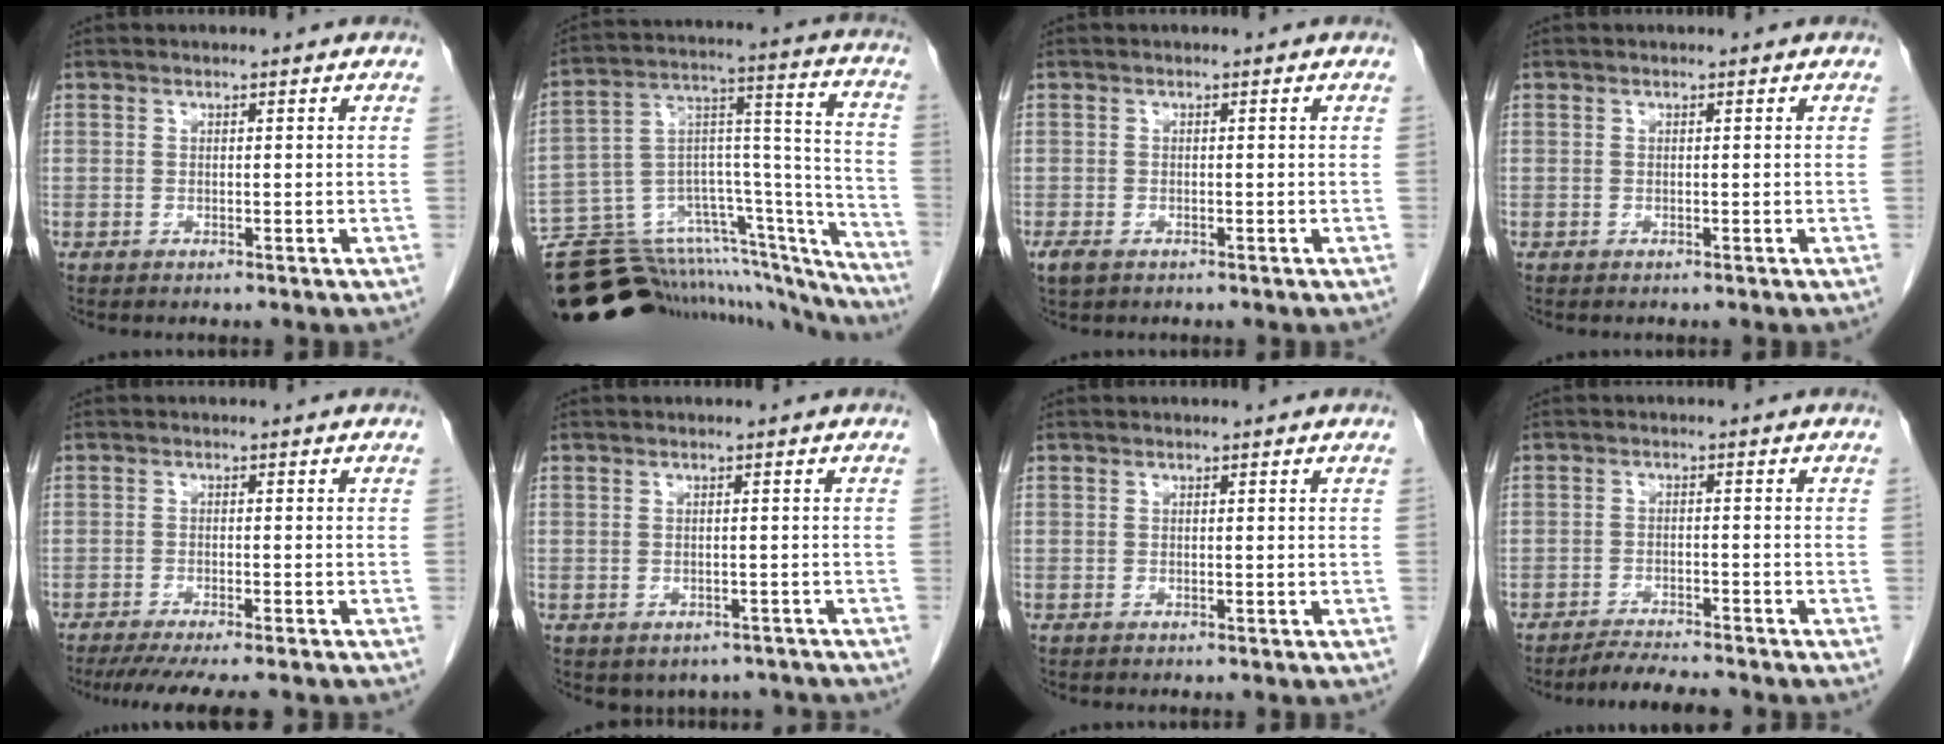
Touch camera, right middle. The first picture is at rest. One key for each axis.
{"total": 29.4, "fx": -25.8, "fy": 7.9, "fz": 11.9, "tx": -0.133, "ty": 0.061, "tz": -0.365}
{"total": 2.1, "fx": -1.3, "fy": 1.1, "fz": 1.2, "tx": -0.033, "ty": -0.005, "tz": -0.017}
{"total": 0.0}
{"total": 10.8, "fx": -9.4, "fy": 0.6, "fz": 5.4, "tx": -0.066, "ty": -0.023, "tz": -0.131}
{"total": 4.5, "fx": -3.6, "fy": 2.5, "fz": 0.6, "tx": 0.003, "ty": 0.013, "tz": -0.041}
{"total": 0.0}
{"total": 4.8, "fx": -4.6, "fy": -0.1, "fz": 1.5, "tx": -0.028, "ty": -0.017, "tz": -0.076}